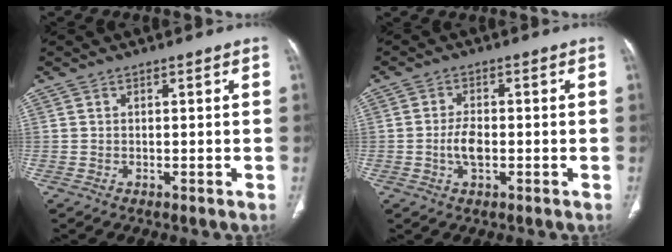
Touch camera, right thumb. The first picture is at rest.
{"total": 4.1, "force": [-0.8, 2.0, 3.4], "torque": [-0.065, 0.006, -0.016]}